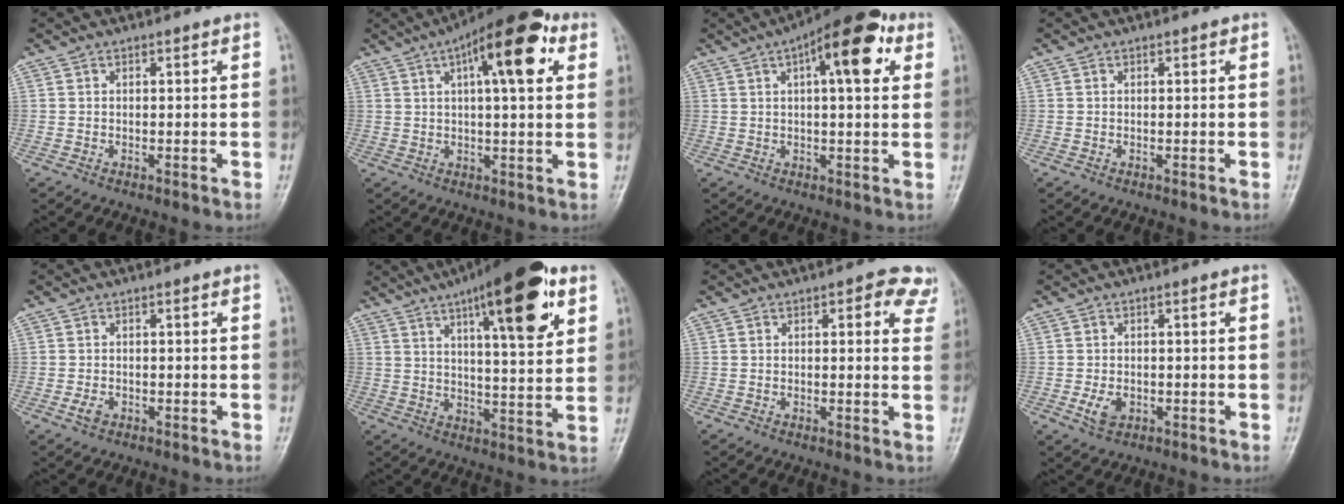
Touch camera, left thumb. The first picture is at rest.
{"total": 15.0, "force": [5.8, 5.0, 12.8], "torque": [-0.167, 0.012, 0.078]}
{"total": 13.1, "force": [5.1, 4.8, 11.1], "torque": [-0.136, 0.012, 0.064]}
{"total": 0.0}
{"total": 1.9, "force": [-0.8, 1.2, 1.2], "torque": [-0.025, 0.004, -0.016]}
{"total": 19.3, "force": [9.7, 5.3, 15.8], "torque": [-0.208, -0.028, 0.141]}
{"total": 6.6, "force": [3.1, 3.1, 4.9], "torque": [-0.020, -0.003, 0.025]}
{"total": 3.4, "force": [-1.0, 2.3, 2.3], "torque": [-0.044, 0.002, -0.014]}